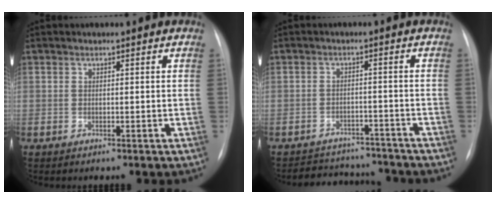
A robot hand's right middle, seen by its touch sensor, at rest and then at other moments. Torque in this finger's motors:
{"motor_torque": [0.43, -0.71, -0.05, 0.00]}